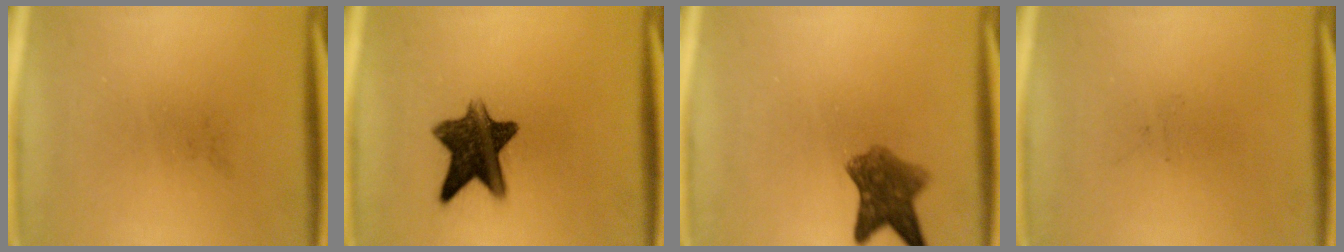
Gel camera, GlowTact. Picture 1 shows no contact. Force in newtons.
{"total": 11.0}
{"total": 6.4}
{"total": 0.0}